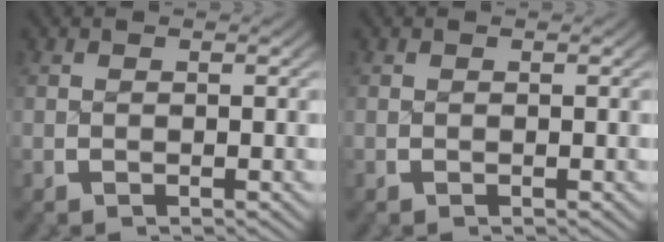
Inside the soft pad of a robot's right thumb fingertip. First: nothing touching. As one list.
[{"total": 0.0}]